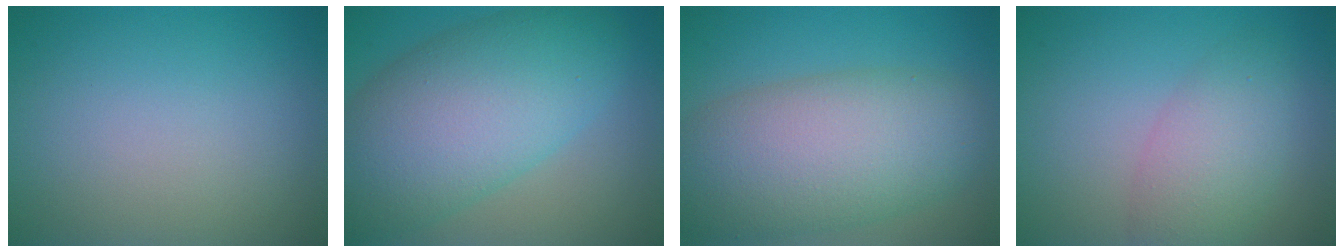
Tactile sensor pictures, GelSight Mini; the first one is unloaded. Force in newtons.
{"total": 11.1, "press": 11.1, "slide": 0.3}
{"total": 10.0, "press": 10.0, "slide": 0.3}
{"total": 4.2, "press": 4.2, "slide": 0.2}